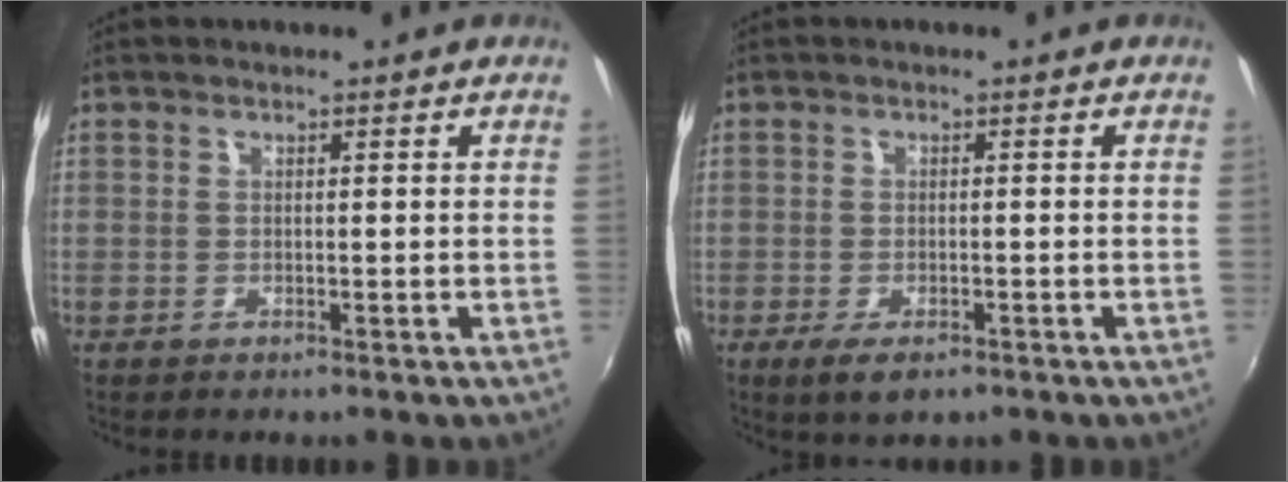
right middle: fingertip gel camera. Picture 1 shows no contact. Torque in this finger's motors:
{"motor_torque": [0.46, -0.28, 0.09, 0.02]}